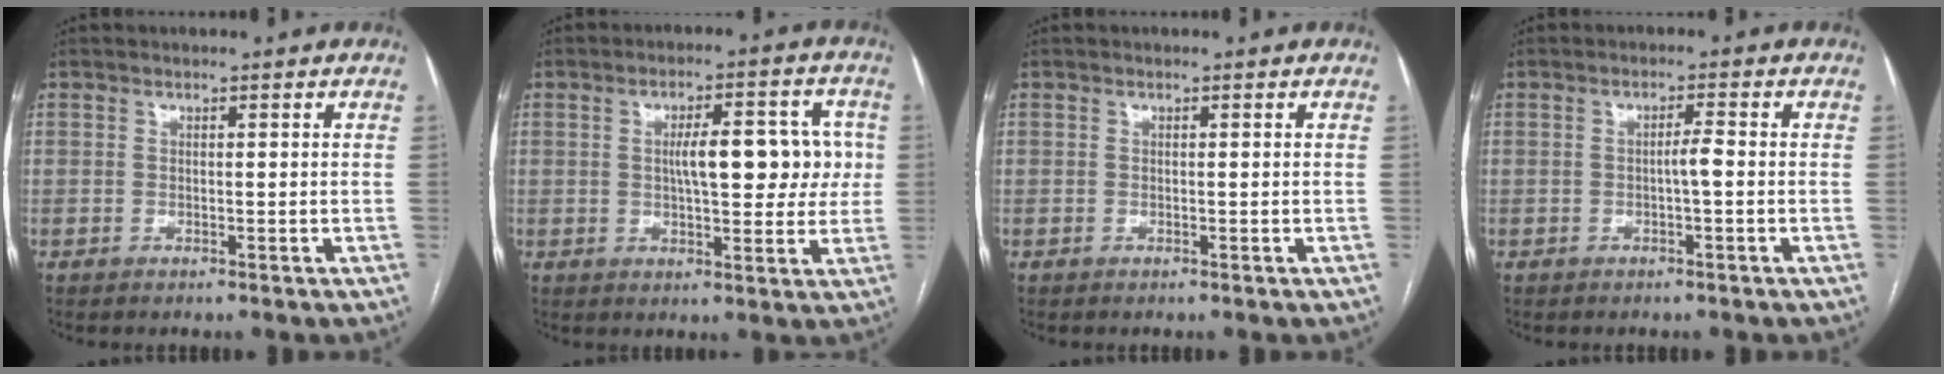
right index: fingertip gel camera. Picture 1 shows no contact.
{"total": 9.7, "force": [1.3, 3.5, 8.9], "torque": [-0.119, 0.028, 0.021]}
{"total": 0.0}
{"total": 1.9, "force": [-0.4, 0.0, 1.9], "torque": [-0.030, 0.002, -0.007]}